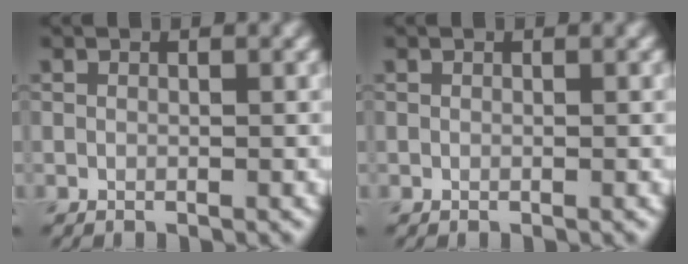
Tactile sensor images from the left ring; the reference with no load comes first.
{"total": 0.0}